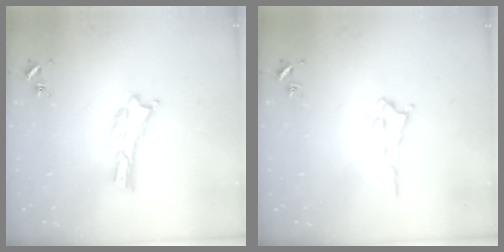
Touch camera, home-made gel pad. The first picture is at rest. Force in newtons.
{"total": 1.6, "press": 1.6, "slide": 0.3}